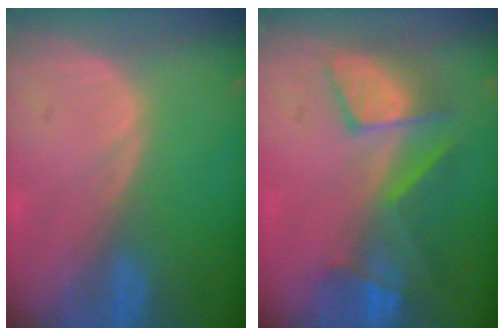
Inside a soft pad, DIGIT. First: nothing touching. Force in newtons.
{"total": 8.2, "press": 7.9, "slide": 2.4}